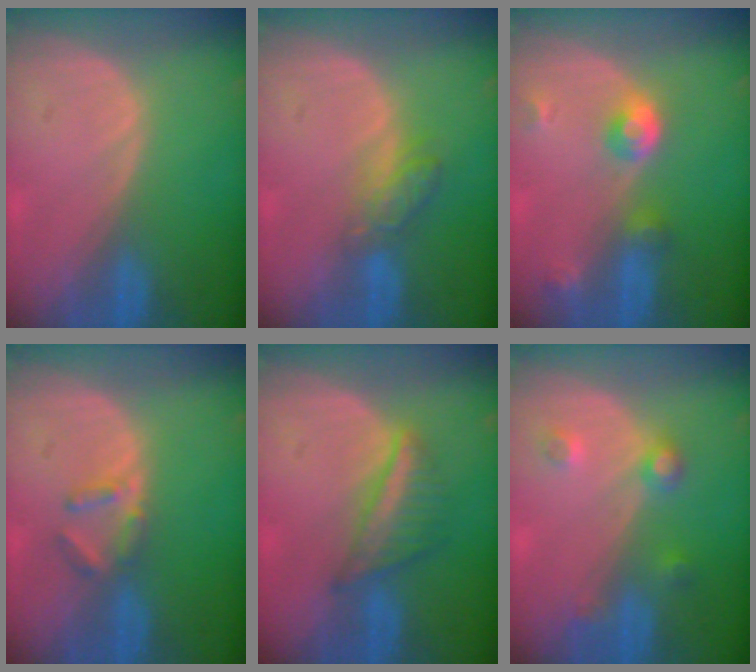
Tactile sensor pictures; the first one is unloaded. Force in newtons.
{"total": 4.3, "press": 4.1, "slide": 1.1}
{"total": 4.8, "press": 4.3, "slide": 2.1}
{"total": 3.0, "press": 3.0, "slide": 0.4}
{"total": 5.4, "press": 5.4, "slide": 0.6}
{"total": 3.8, "press": 3.5, "slide": 1.4}